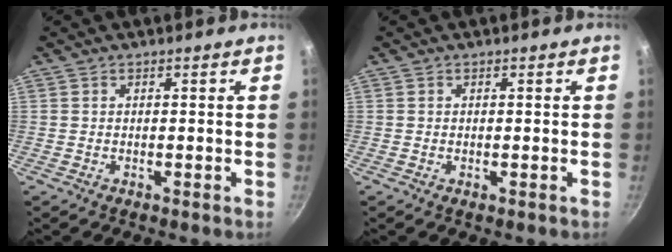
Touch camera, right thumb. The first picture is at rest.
{"total": 0.6, "force": [-0.1, 0.3, 0.6], "torque": [-0.009, 0.000, -0.003]}